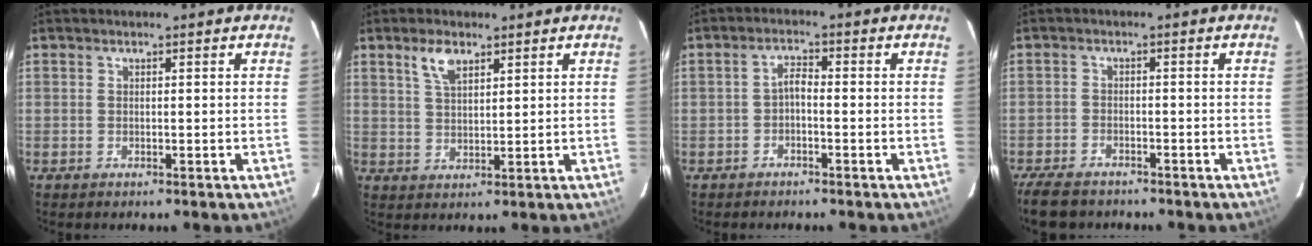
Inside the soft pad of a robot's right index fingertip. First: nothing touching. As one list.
[{"total": 4.6, "force": [2.9, 2.1, 2.9], "torque": [-0.054, 0.007, 0.057]}, {"total": 2.0, "force": [-1.2, 0.7, 1.4], "torque": [-0.030, 0.008, -0.022]}, {"total": 8.3, "force": [-6.8, 3.6, 3.2], "torque": [-0.093, -0.012, -0.118]}]